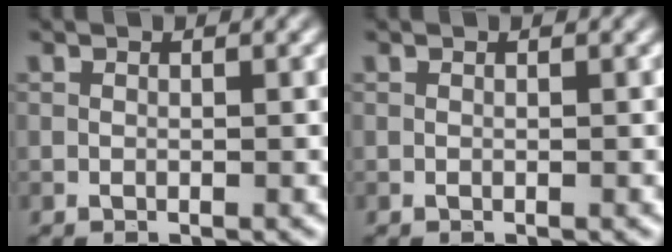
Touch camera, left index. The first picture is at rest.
{"total": 0.0}